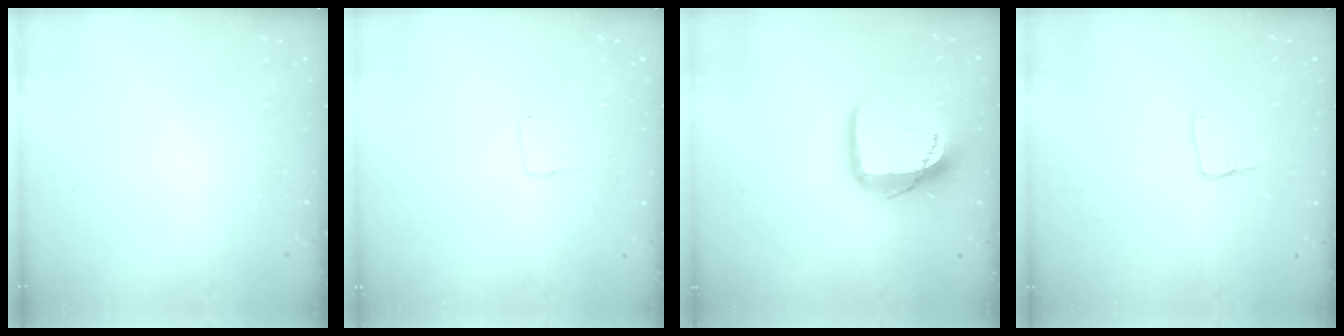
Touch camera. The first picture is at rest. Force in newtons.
{"total": 3.2, "press": 3.2, "slide": 0.2}
{"total": 16.0, "press": 15.9, "slide": 1.5}
{"total": 6.1, "press": 6.1, "slide": 0.5}